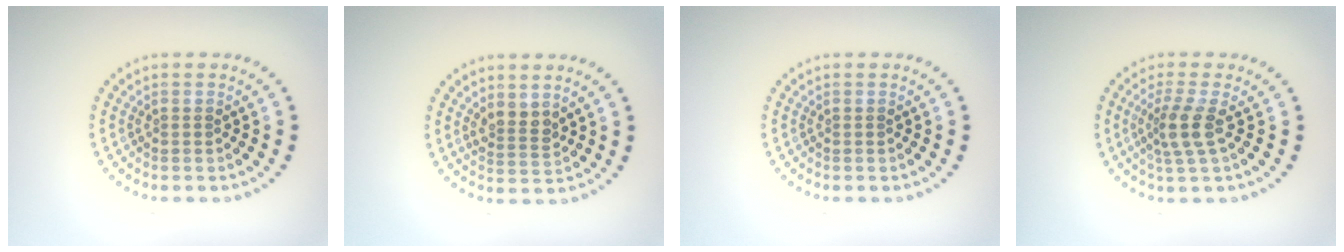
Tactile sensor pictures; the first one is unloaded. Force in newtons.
{"total": 2.1, "press": 1.7, "slide": 1.2}
{"total": 0.0}
{"total": 2.8, "press": 2.1, "slide": 1.8}